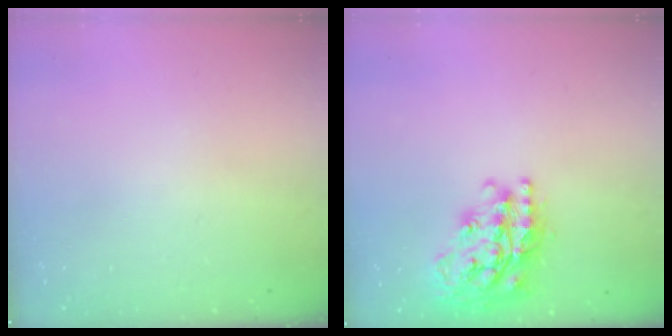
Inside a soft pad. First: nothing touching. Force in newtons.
{"total": 22.9, "press": 22.9, "slide": 1.8}